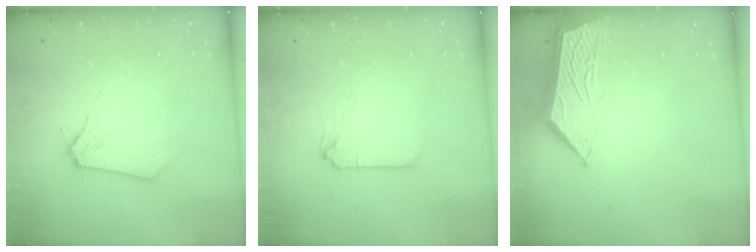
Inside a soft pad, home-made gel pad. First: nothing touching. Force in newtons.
{"total": 0.0}
{"total": 4.5, "press": 4.4, "slide": 0.4}